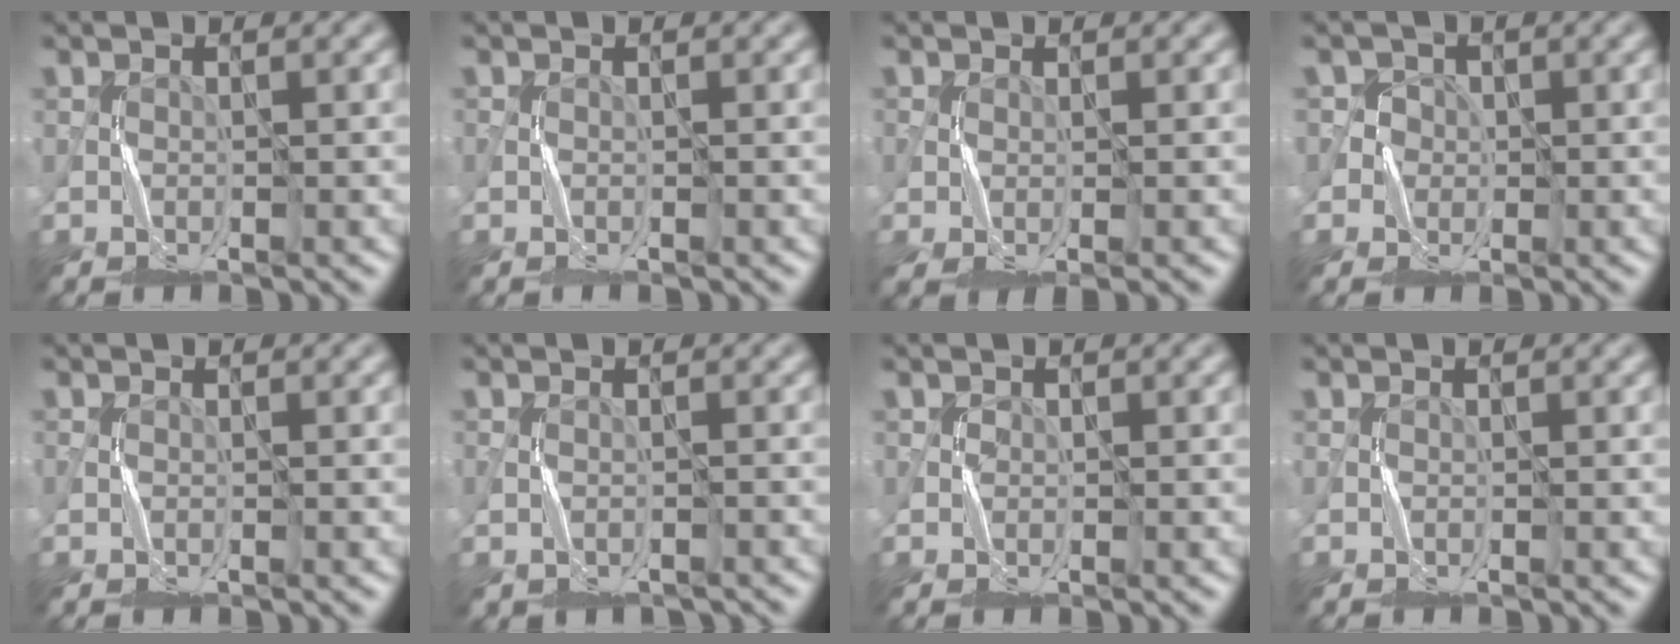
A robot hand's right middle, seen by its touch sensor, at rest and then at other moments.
{"total": 0.0}
{"total": 2.1, "force": [-0.3, 0.6, 1.9], "torque": [-0.048, -0.005, -0.004]}
{"total": 2.7, "force": [0.4, 2.6, -0.2], "torque": [0.011, 0.007, -0.001]}
{"total": 0.0}
{"total": 1.2, "force": [-0.5, 0.9, 0.6], "torque": [-0.015, -0.003, -0.005]}
{"total": 0.8, "force": [0.2, 0.7, 0.0], "torque": [0.001, 0.003, 0.005]}
{"total": 0.0}